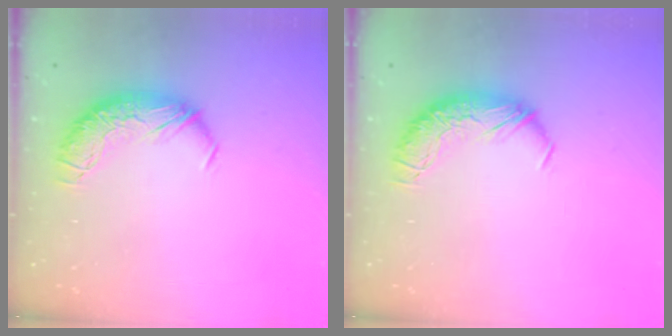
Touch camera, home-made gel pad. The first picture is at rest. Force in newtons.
{"total": 0.0}